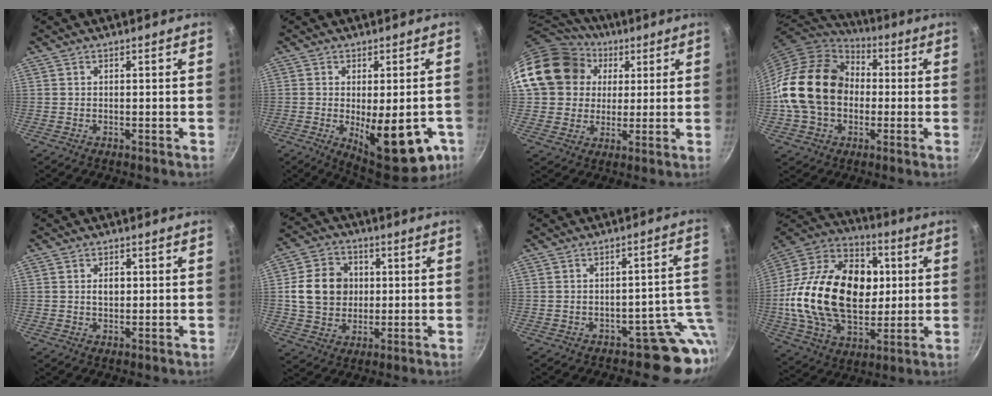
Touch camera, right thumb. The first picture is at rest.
{"total": 17.0, "force": [-5.0, 6.9, 14.7], "torque": [-0.166, -0.015, -0.049]}
{"total": 19.7, "force": [4.9, 16.8, 9.1], "torque": [-0.156, 0.033, 0.087]}
{"total": 19.9, "force": [-0.2, 15.4, 12.5], "torque": [-0.208, 0.038, -0.009]}
{"total": 2.6, "force": [0.2, 1.7, 1.9], "torque": [-0.018, 0.004, 0.004]}
{"total": 12.2, "force": [1.3, 10.4, 6.3], "torque": [-0.084, 0.011, 0.021]}
{"total": 8.3, "force": [-2.8, 6.1, 4.9], "torque": [0.021, 0.035, -0.040]}
{"total": 31.0, "force": [2.1, 20.4, 23.2], "torque": [-0.393, 0.019, 0.032]}